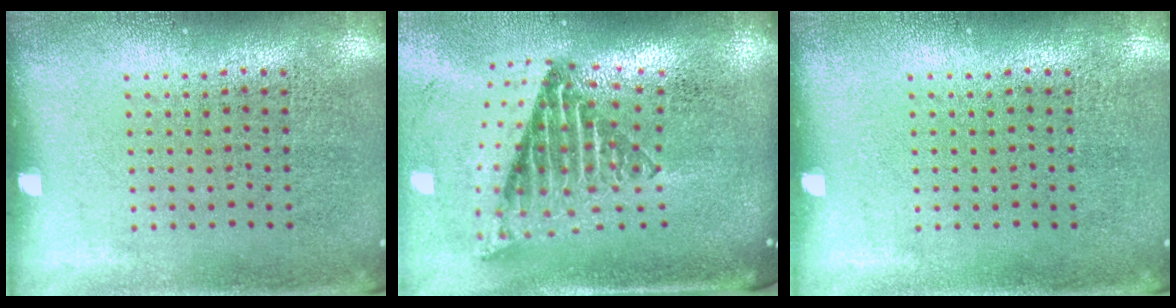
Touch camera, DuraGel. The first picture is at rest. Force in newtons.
{"total": 2.8, "press": 1.7, "slide": 2.2}
{"total": 0.0}